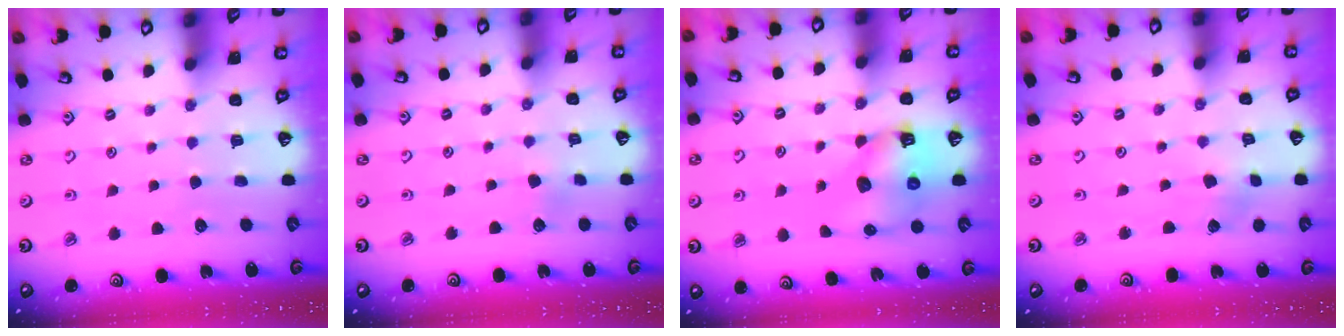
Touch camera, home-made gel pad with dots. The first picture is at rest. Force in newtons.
{"total": 2.1, "press": 2.0, "slide": 0.6}
{"total": 8.5, "press": 8.4, "slide": 1.1}
{"total": 2.3, "press": 2.3, "slide": 0.3}